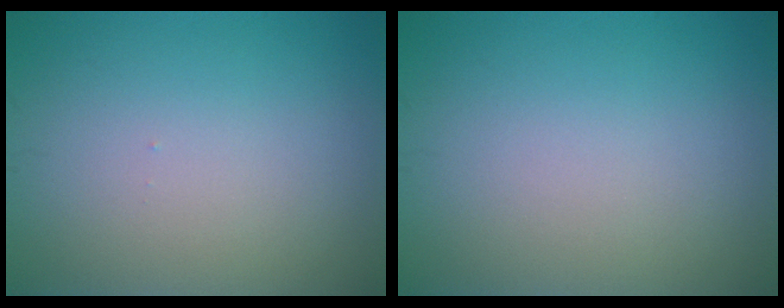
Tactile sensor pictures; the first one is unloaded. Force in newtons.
{"total": 0.0}